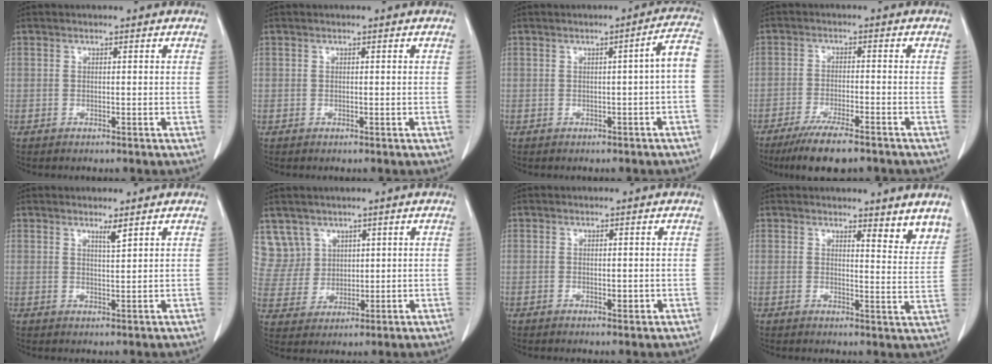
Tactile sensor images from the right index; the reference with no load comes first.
{"total": 0.0}
{"total": 4.3, "force": [-0.8, -0.1, 4.2], "torque": [-0.046, 0.010, -0.011]}
{"total": 9.1, "force": [-7.0, 1.2, 5.6], "torque": [-0.091, -0.020, -0.112]}
{"total": 1.7, "force": [1.3, -0.1, 1.1], "torque": [-0.021, -0.008, 0.025]}
{"total": 6.7, "force": [4.1, 5.2, -0.3], "torque": [0.006, 0.010, 0.096]}
{"total": 1.3, "force": [-0.3, 0.5, 1.2], "torque": [-0.018, -0.002, -0.001]}
{"total": 5.6, "force": [5.0, 1.1, 2.3], "torque": [-0.017, -0.028, 0.048]}